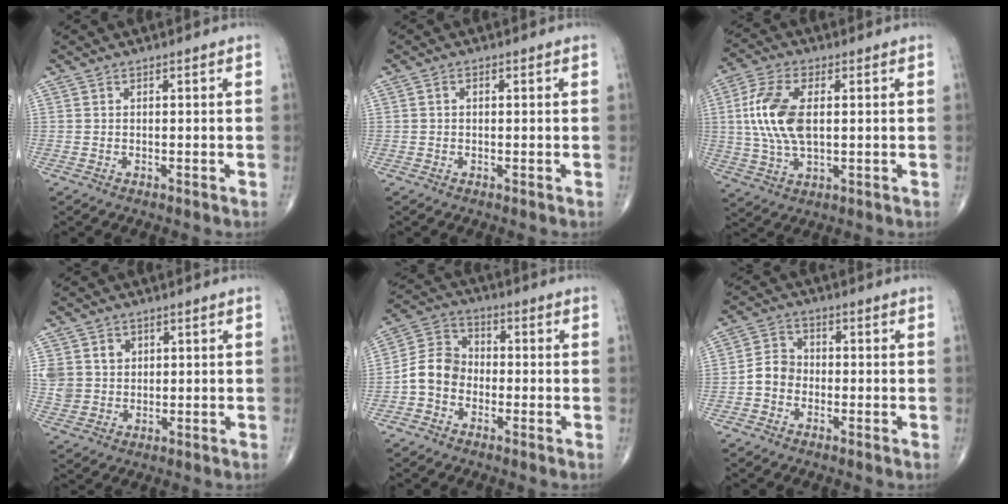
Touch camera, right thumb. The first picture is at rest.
{"total": 0.7, "force": [0.1, 0.5, 0.5], "torque": [-0.008, 0.002, 0.000]}
{"total": 12.1, "force": [1.4, 6.2, 10.3], "torque": [-0.223, 0.003, 0.028]}
{"total": 7.7, "force": [2.1, 6.6, 3.3], "torque": [-0.051, -0.002, 0.052]}
{"total": 7.9, "force": [-2.2, 6.5, 3.9], "torque": [-0.058, 0.033, -0.056]}
{"total": 5.0, "force": [-1.5, 4.2, 2.3], "torque": [-0.027, 0.020, -0.038]}